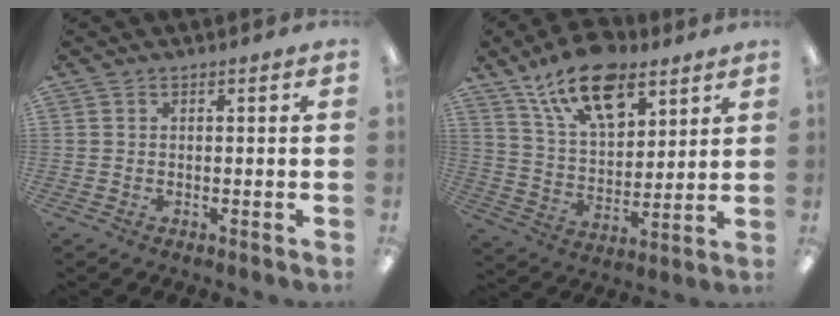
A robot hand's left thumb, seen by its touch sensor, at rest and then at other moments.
{"total": 17.5, "force": [11.3, 8.9, 9.9], "torque": [-0.167, -0.049, 0.201]}